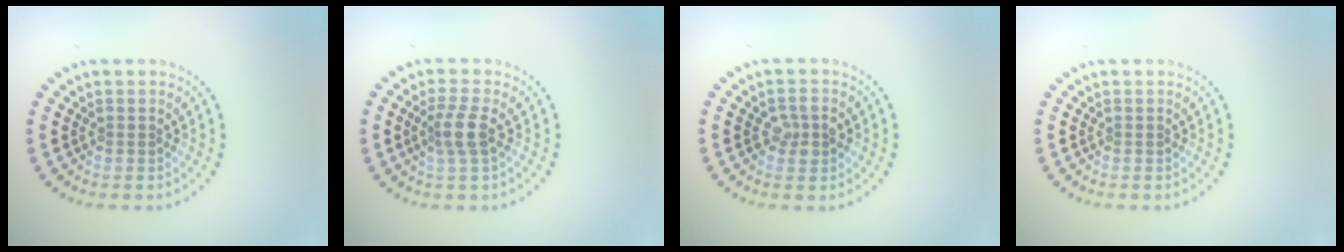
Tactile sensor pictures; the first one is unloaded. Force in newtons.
{"total": 2.4, "press": 2.0, "slide": 1.4}
{"total": 2.1, "press": 2.1, "slide": 0.2}
{"total": 0.0}